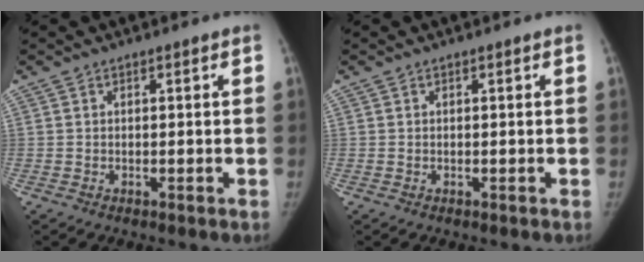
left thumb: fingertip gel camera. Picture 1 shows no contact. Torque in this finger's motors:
{"motor_torque": [-0.22, 0.32, -0.06, 0.41, 0.05]}